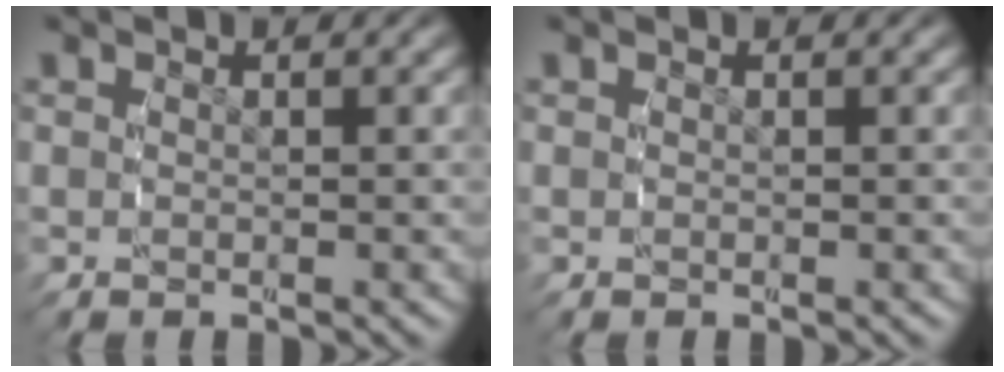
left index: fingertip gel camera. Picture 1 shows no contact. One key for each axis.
{"total": 0.0}